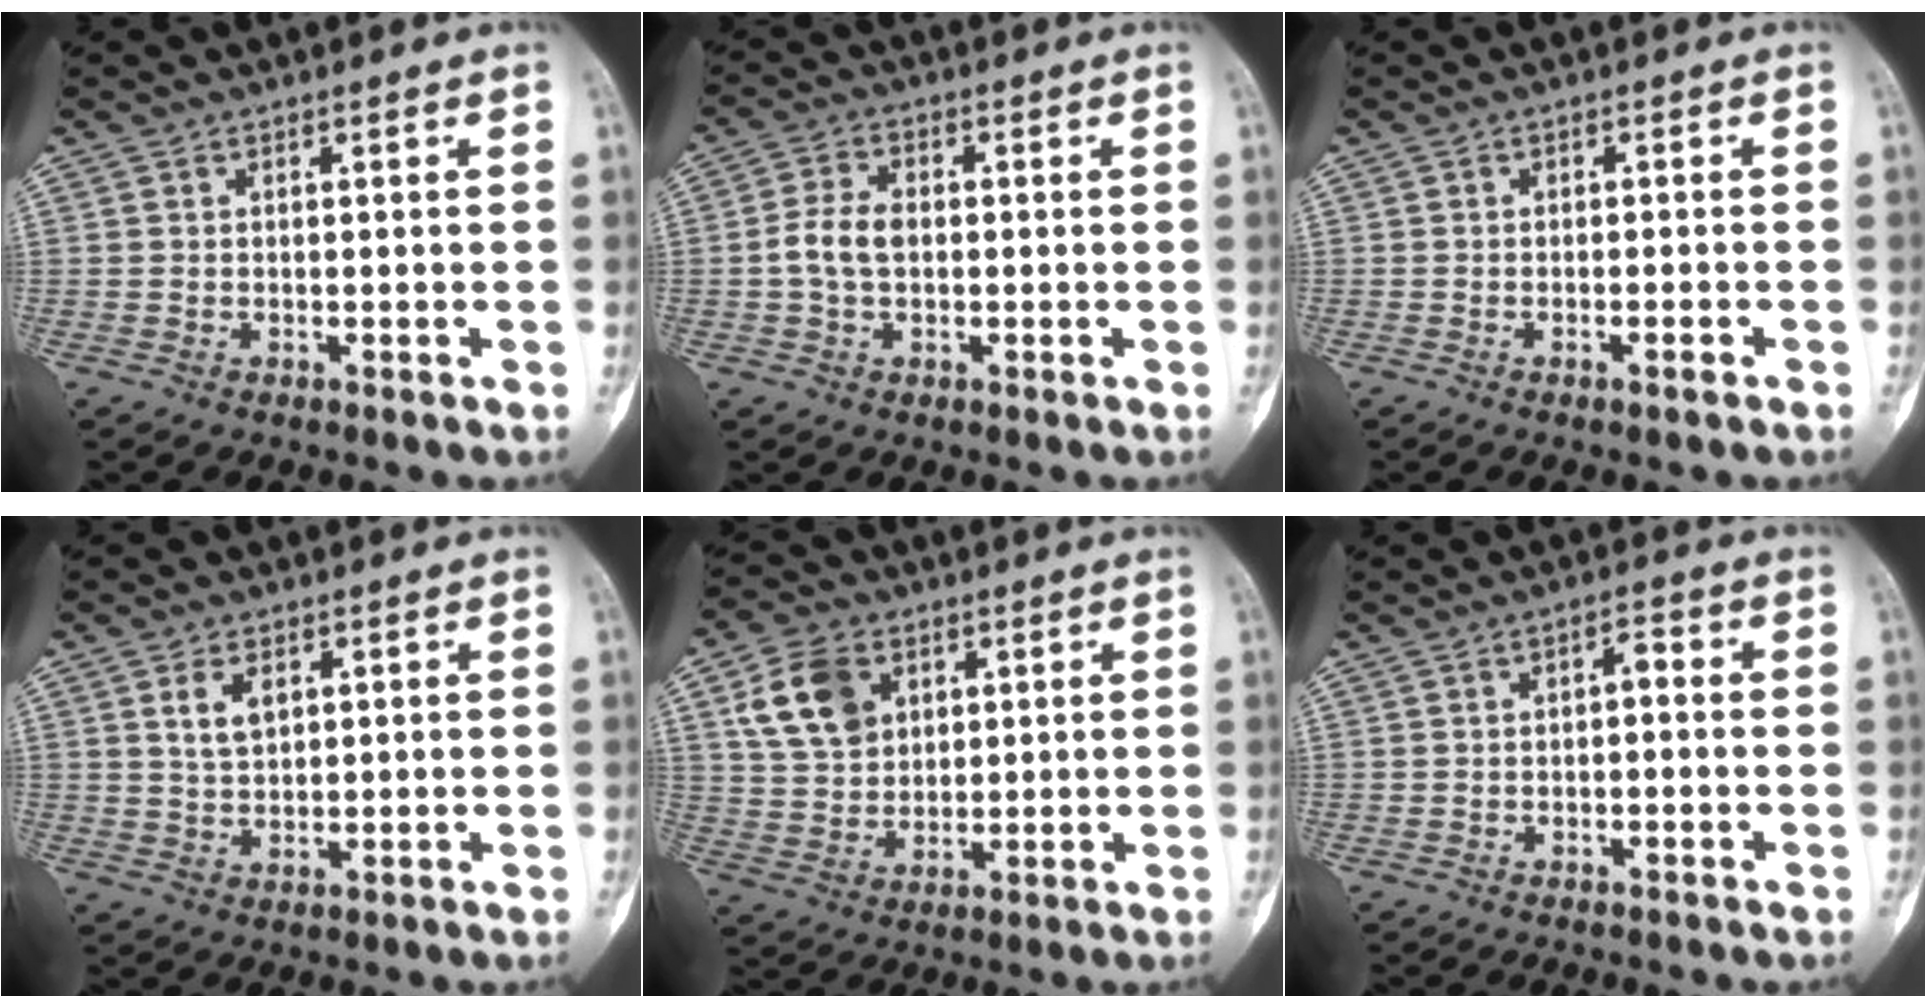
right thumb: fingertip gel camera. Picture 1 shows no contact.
{"total": 5.6, "force": [-0.3, 3.7, 4.2], "torque": [-0.084, 0.015, -0.010]}
{"total": 1.5, "force": [-1.0, 0.1, 1.1], "torque": [-0.021, 0.004, -0.016]}
{"total": 4.3, "force": [1.8, 2.5, 3.0], "torque": [-0.046, -0.007, 0.036]}
{"total": 10.6, "force": [4.1, 7.8, 5.9], "torque": [-0.088, -0.008, 0.083]}
{"total": 2.2, "force": [-0.3, 1.1, 1.8], "torque": [-0.021, 0.016, -0.011]}